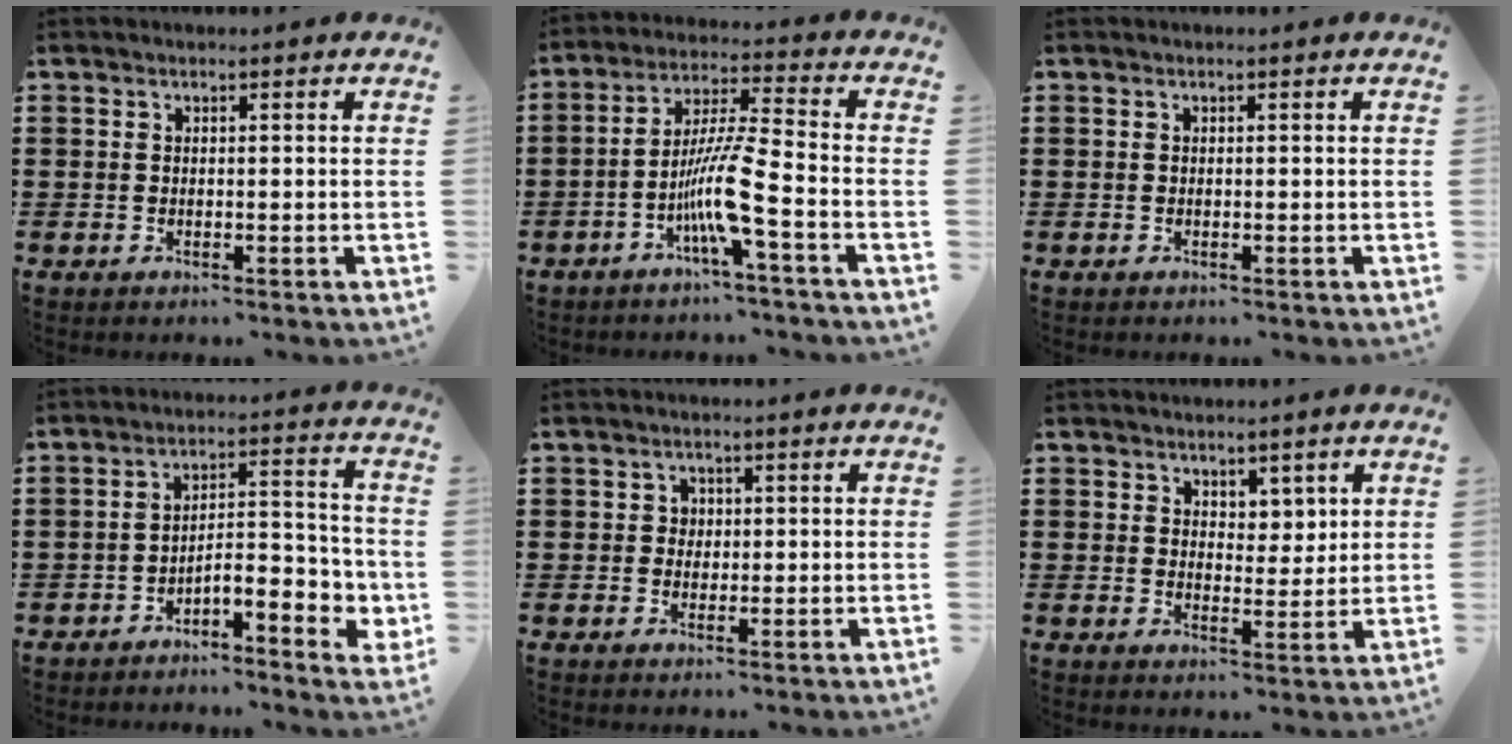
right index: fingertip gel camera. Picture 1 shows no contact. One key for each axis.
{"total": 9.2, "fx": -3.9, "fy": 0.2, "fz": 8.4, "tx": -0.170, "ty": -0.011, "tz": -0.078}
{"total": 0.0}
{"total": 5.6, "fx": -3.5, "fy": 1.9, "fz": 3.9, "tx": -0.059, "ty": -0.006, "tz": -0.068}
{"total": 1.6, "fx": 0.1, "fy": 1.5, "fz": 0.5, "tx": -0.015, "ty": 0.008, "tz": 0.001}
{"total": 3.8, "fx": 2.8, "fy": 2.5, "fz": 0.3, "tx": -0.011, "ty": 0.004, "tz": 0.051}